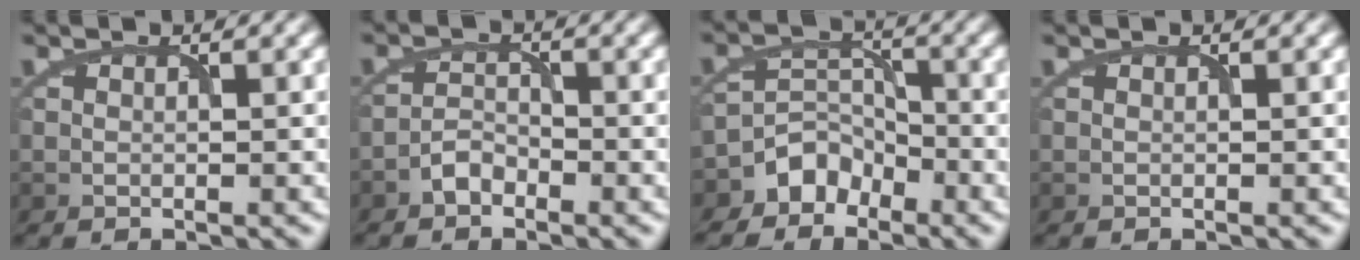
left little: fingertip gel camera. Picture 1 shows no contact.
{"total": 1.8, "force": [-1.6, 0.8, 0.5], "torque": [-0.004, 0.009, -0.031]}
{"total": 3.3, "force": [-2.6, 2.0, 0.2], "torque": [0.013, 0.010, -0.047]}
{"total": 0.0}